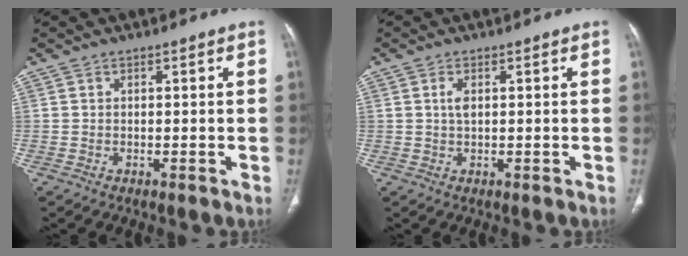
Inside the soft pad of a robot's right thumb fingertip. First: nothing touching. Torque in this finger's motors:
{"motor_torque": [0.69, 0.62, 0.37, -0.16, -0.01]}